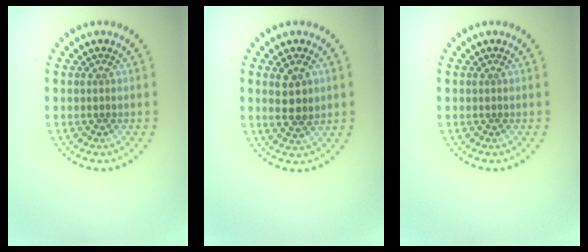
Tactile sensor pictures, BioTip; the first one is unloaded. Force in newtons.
{"total": 2.9, "press": 2.8, "slide": 0.7}
{"total": 0.0}